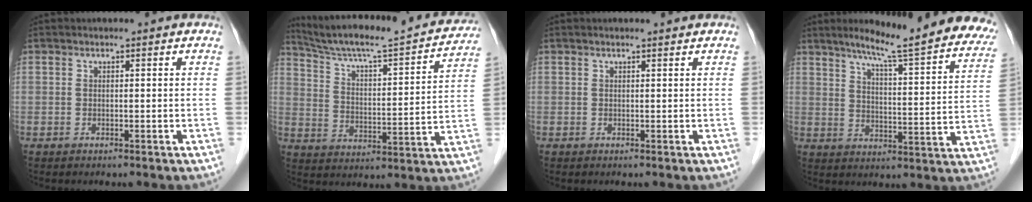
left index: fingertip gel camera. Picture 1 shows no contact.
{"total": 22.8, "force": [20.8, 2.0, 9.1], "torque": [-0.150, -0.013, 0.292]}
{"total": 1.0, "force": [0.9, 0.0, 0.4], "torque": [-0.010, 0.007, 0.015]}
{"total": 23.9, "force": [20.5, 2.1, 12.0], "torque": [-0.161, -0.043, 0.254]}